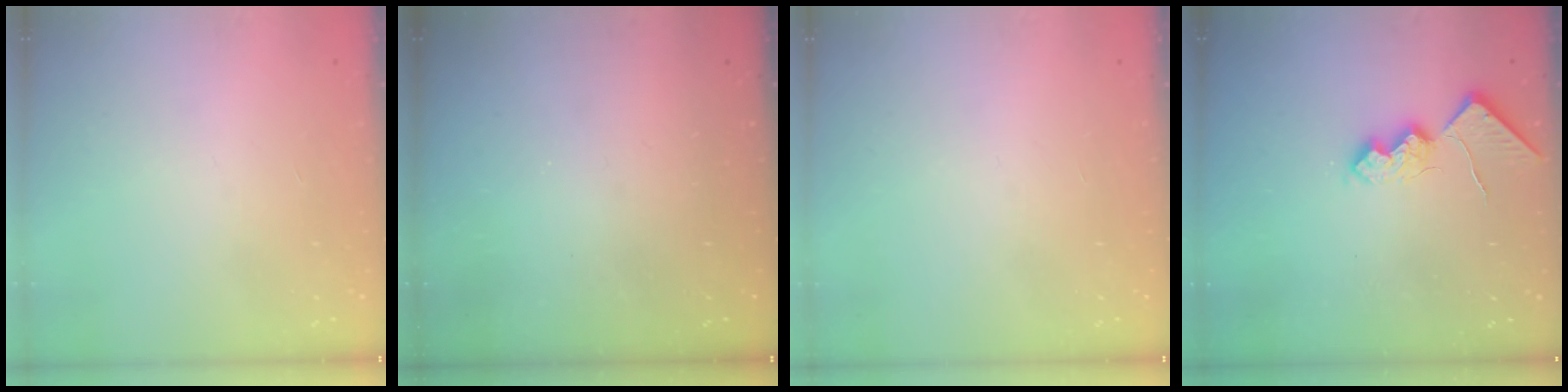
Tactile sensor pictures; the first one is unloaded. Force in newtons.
{"total": 0.0}
{"total": 0.0}
{"total": 10.4, "press": 10.3, "slide": 1.1}